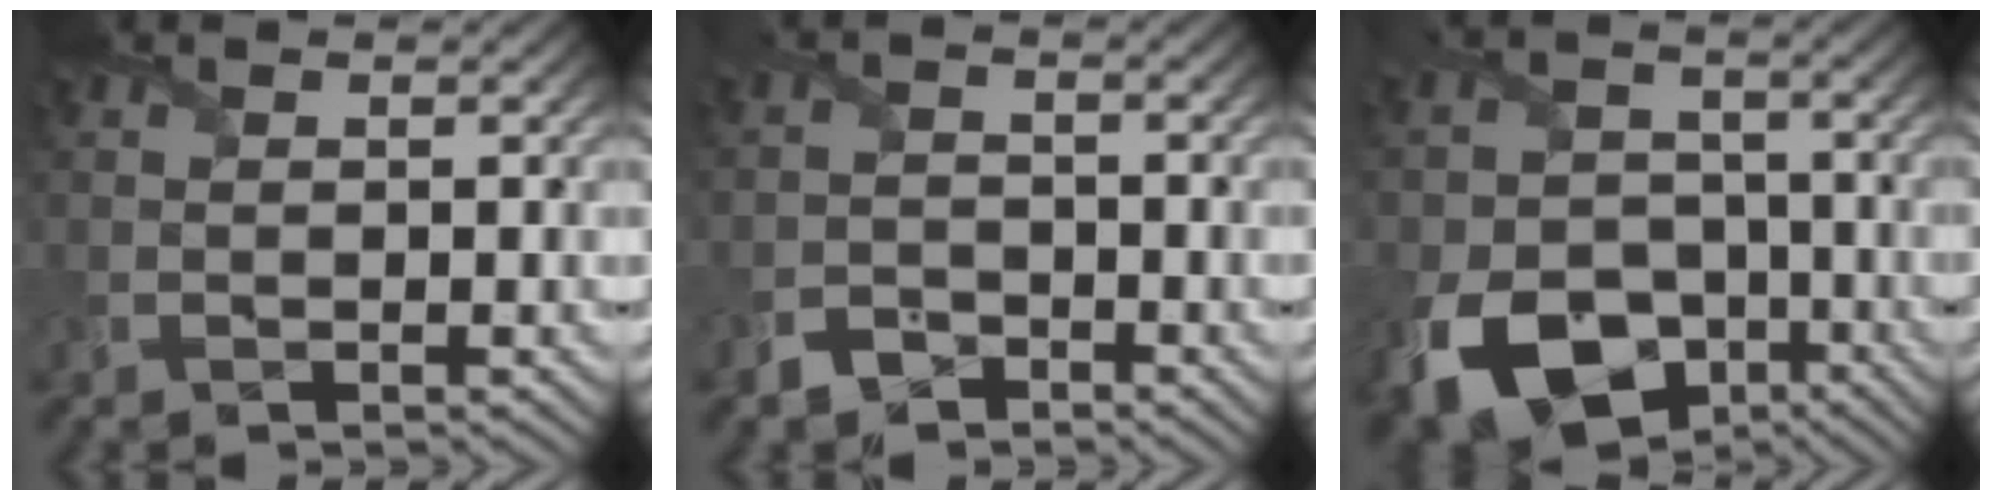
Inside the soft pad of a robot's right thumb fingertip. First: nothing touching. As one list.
[{"total": 2.4, "force": [-2.1, 1.0, 0.4], "torque": [-0.009, 0.003, -0.048]}, {"total": 14.6, "force": [-7.2, 10.3, 7.4], "torque": [-0.173, -0.048, -0.131]}]